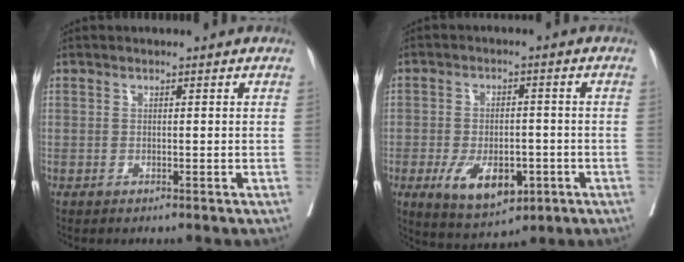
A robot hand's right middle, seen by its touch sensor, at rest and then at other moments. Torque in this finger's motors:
{"motor_torque": [1.23, -0.46, 0.60, 0.06]}